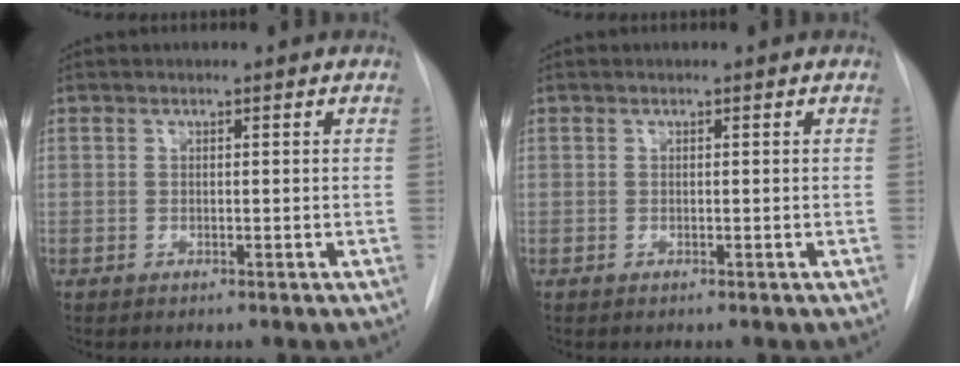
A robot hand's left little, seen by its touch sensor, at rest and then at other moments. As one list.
[{"total": 0.0}]